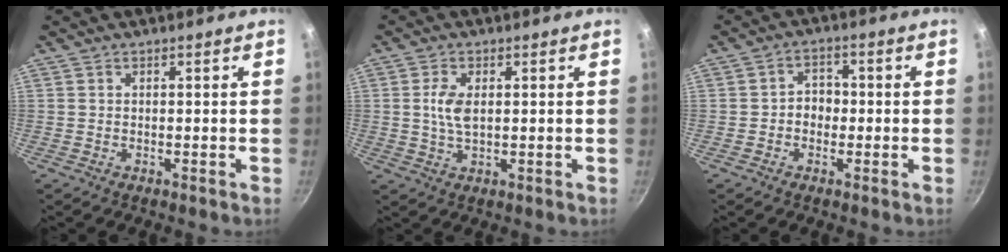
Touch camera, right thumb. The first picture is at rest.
{"total": 4.7, "force": [0.7, 2.5, 4.0], "torque": [-0.081, 0.000, 0.012]}
{"total": 3.9, "force": [-0.7, 3.2, 2.0], "torque": [-0.005, 0.012, -0.014]}